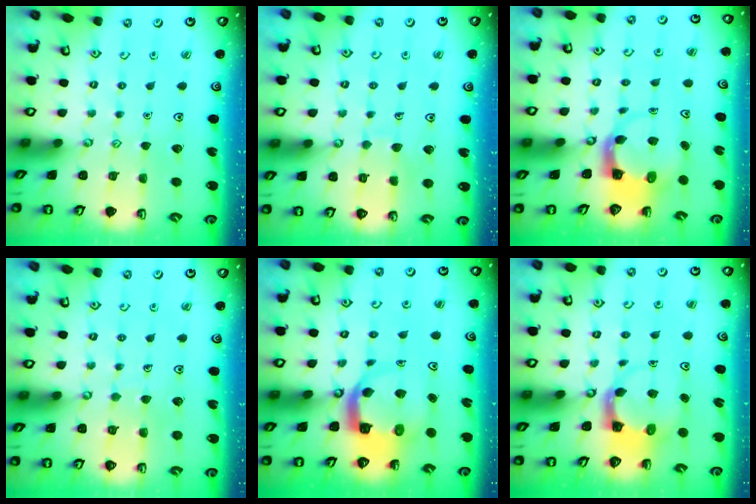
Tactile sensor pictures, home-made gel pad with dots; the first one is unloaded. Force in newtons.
{"total": 5.3, "press": 5.3, "slide": 0.4}
{"total": 3.6, "press": 3.6, "slide": 0.5}
{"total": 4.3, "press": 4.3, "slide": 0.4}
{"total": 8.0, "press": 7.9, "slide": 1.1}
{"total": 3.7, "press": 3.7, "slide": 0.4}